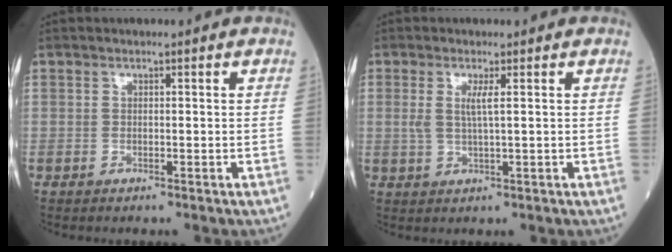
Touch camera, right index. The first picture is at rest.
{"total": 2.7, "force": [0.7, 0.0, 2.6], "torque": [-0.060, -0.001, 0.013]}